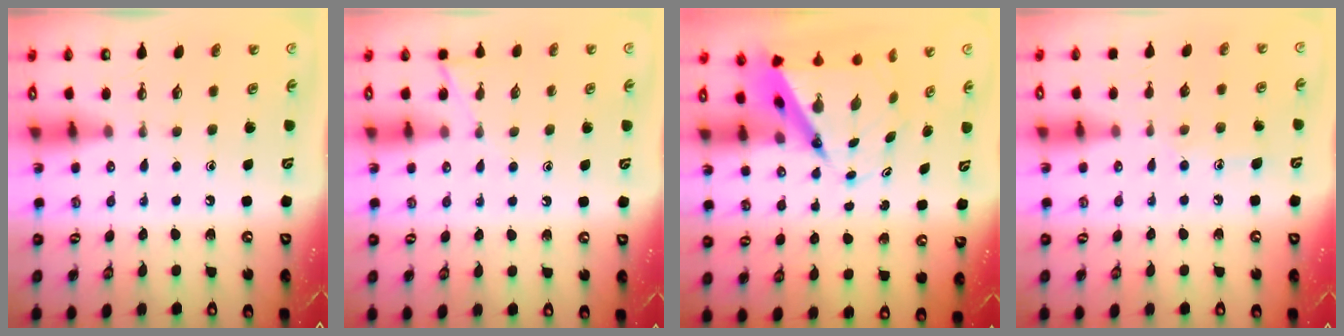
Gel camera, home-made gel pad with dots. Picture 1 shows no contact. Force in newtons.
{"total": 5.9, "press": 5.9, "slide": 0.6}
{"total": 8.6, "press": 8.5, "slide": 0.8}
{"total": 6.1, "press": 6.1, "slide": 0.0}